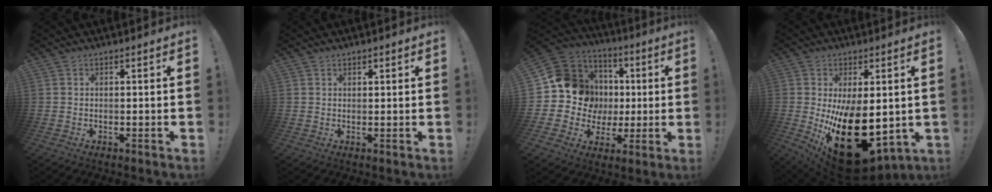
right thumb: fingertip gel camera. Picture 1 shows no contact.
{"total": 1.0, "force": [0.8, 0.6, 0.2], "torque": [0.000, -0.002, 0.015]}
{"total": 16.1, "force": [2.3, 14.6, 6.3], "torque": [-0.094, -0.007, 0.078]}
{"total": 23.5, "force": [-3.2, 12.7, 19.5], "torque": [-0.294, -0.008, -0.022]}